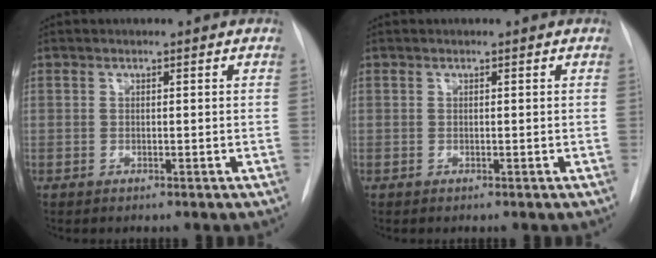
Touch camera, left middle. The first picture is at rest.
{"total": 0.0}